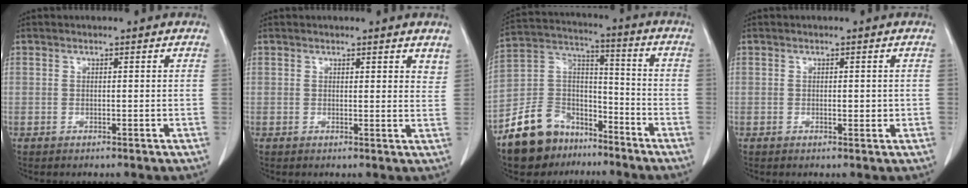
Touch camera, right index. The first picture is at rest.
{"total": 2.9, "force": [2.5, 0.8, 1.2], "torque": [-0.010, -0.011, 0.021]}
{"total": 13.3, "force": [-9.5, 8.1, 4.6], "torque": [-0.102, 0.042, -0.170]}
{"total": 1.3, "force": [-0.1, 0.6, 1.1], "torque": [-0.018, -0.001, 0.000]}